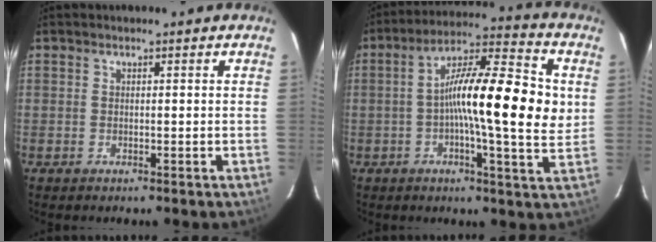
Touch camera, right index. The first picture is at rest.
{"total": 17.3, "force": [1.2, 3.1, 17.0], "torque": [-0.270, 0.020, 0.001]}